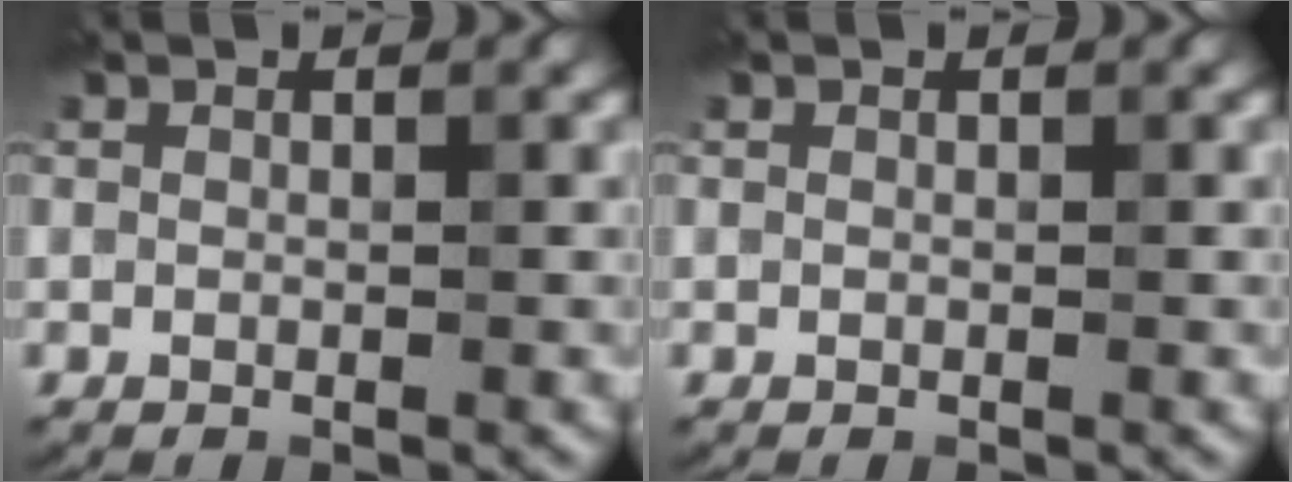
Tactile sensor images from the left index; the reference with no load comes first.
{"total": 0.0}